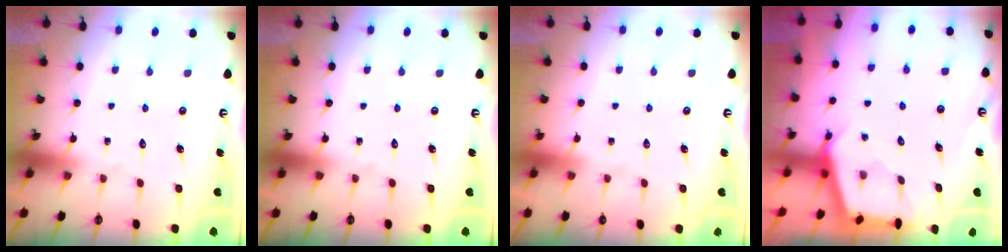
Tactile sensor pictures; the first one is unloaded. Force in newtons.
{"total": 0.0}
{"total": 0.6, "press": 0.6, "slide": 0.2}
{"total": 3.0, "press": 3.0, "slide": 0.4}